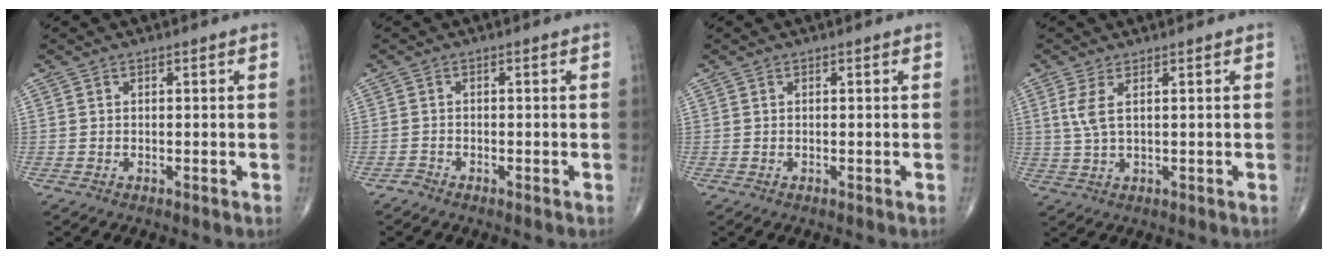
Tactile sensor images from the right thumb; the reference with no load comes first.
{"total": 0.9, "force": [-0.9, 0.3, -0.1], "torque": [-0.001, -0.002, -0.024]}
{"total": 0.0}
{"total": 4.0, "force": [1.3, 1.3, 3.5], "torque": [-0.091, -0.002, 0.034]}